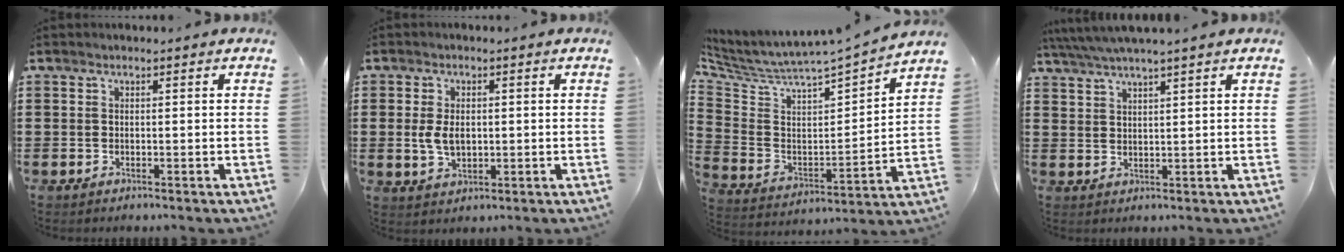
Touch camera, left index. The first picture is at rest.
{"total": 4.0, "force": [0.2, 2.5, 3.2], "torque": [-0.080, 0.003, -0.001]}
{"total": 3.5, "force": [3.3, 0.6, 0.8], "torque": [-0.041, -0.049, 0.048]}
{"total": 3.5, "force": [3.1, -0.5, 1.5], "torque": [-0.036, -0.006, 0.056]}